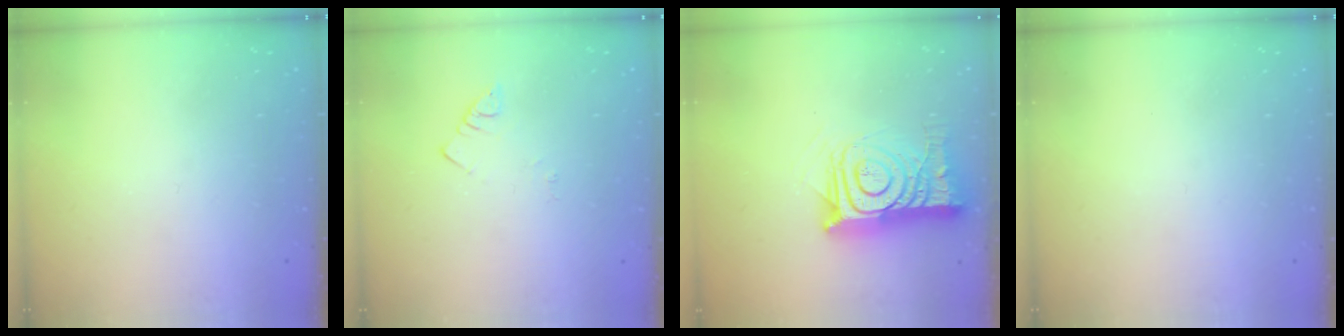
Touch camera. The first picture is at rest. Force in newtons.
{"total": 1.7, "press": 1.7, "slide": 0.3}
{"total": 16.3, "press": 16.2, "slide": 1.4}
{"total": 0.0}